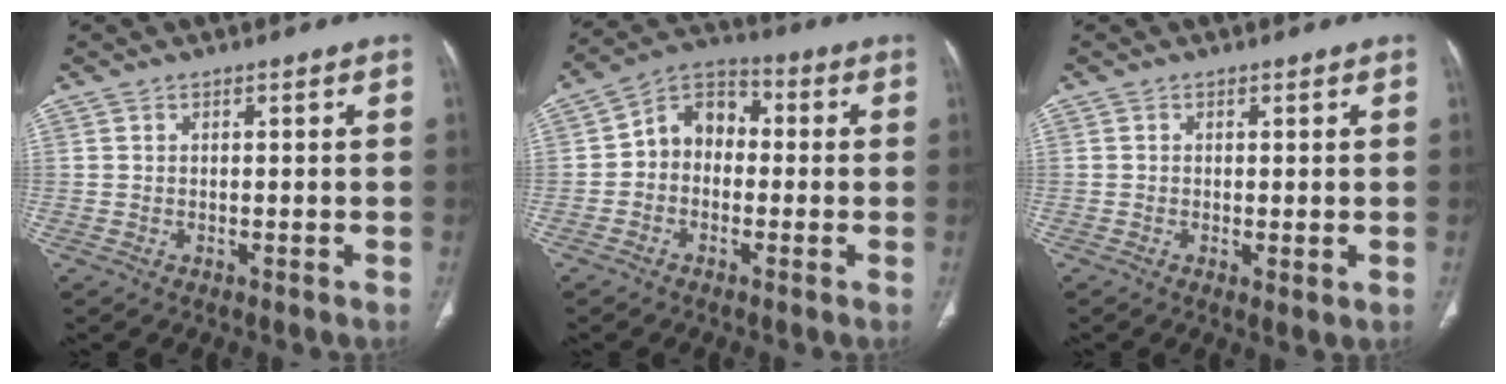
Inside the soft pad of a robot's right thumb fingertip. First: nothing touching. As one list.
[{"total": 8.5, "force": [-0.5, 6.8, 5.0], "torque": [-0.052, 0.034, -0.028]}, {"total": 1.7, "force": [-0.3, 0.5, 1.6], "torque": [-0.034, -0.008, -0.004]}]